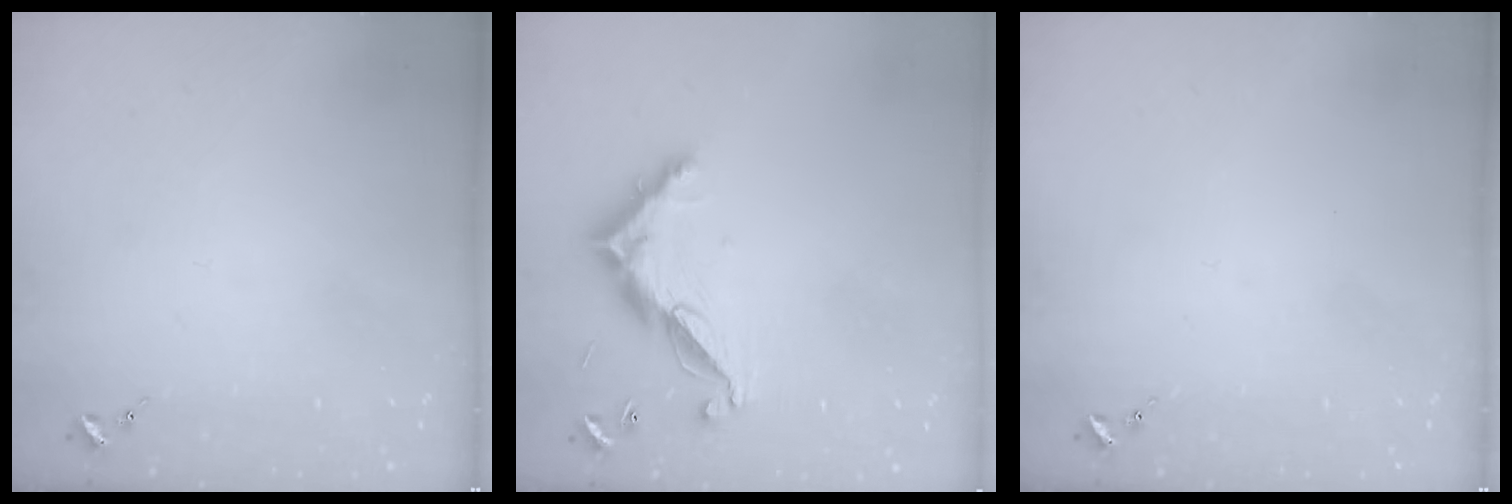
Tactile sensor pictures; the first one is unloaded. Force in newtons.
{"total": 11.5, "press": 11.5, "slide": 0.4}
{"total": 0.0}